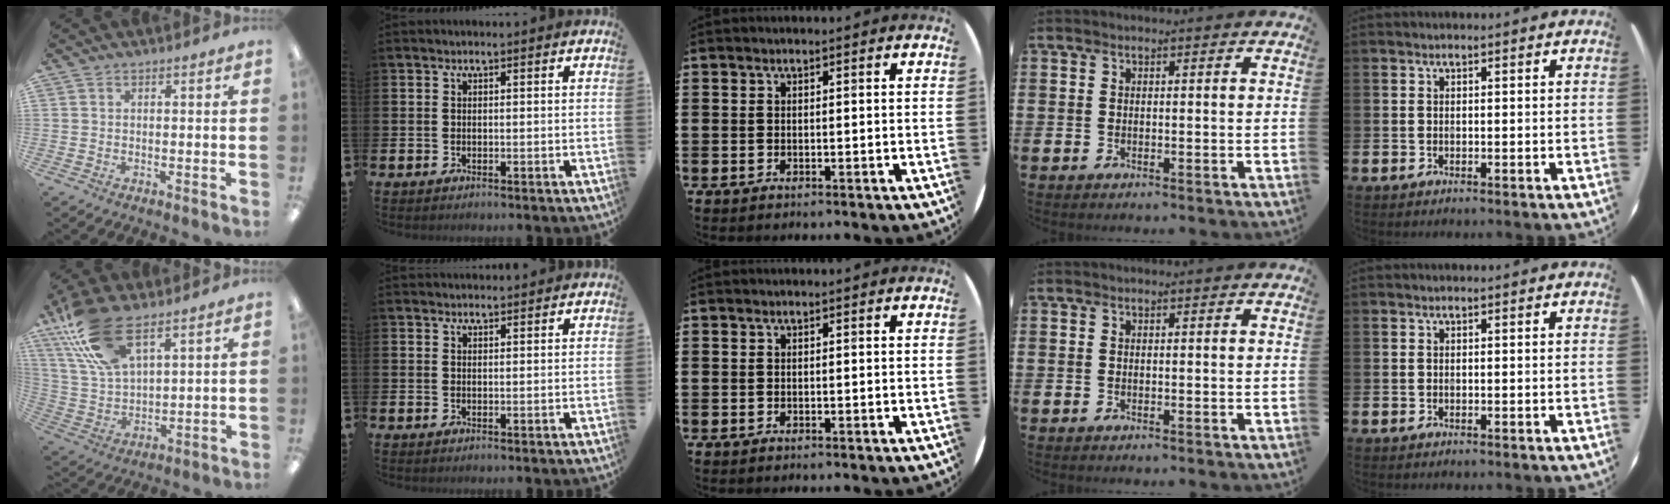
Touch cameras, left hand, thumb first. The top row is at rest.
{"thumb": {"total": 17.5, "force": [10.7, 7.5, 11.6], "torque": [-0.261, -0.032, 0.191]}, "index": {"total": 1.5, "force": [1.5, 0.2, 0.0], "torque": [0.009, -0.007, 0.025]}}